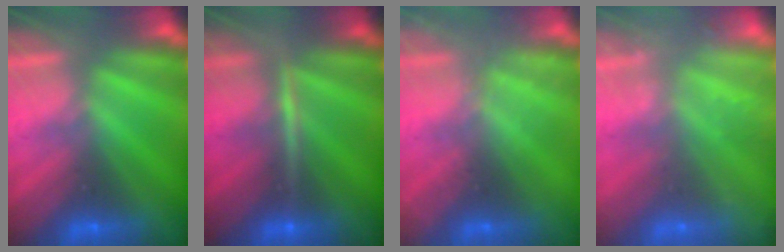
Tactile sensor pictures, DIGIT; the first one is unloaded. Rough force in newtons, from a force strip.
{"total": 3.3}
{"total": 2.2}
{"total": 2.4}